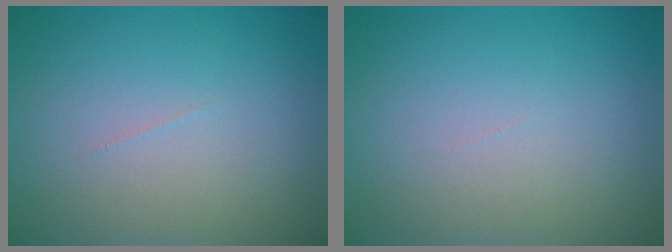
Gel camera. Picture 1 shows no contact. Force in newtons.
{"total": 0.0}